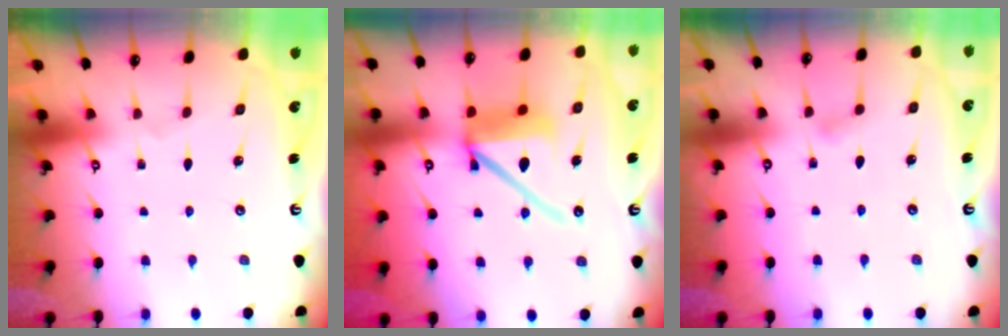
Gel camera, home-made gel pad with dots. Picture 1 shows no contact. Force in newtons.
{"total": 13.0, "press": 12.9, "slide": 1.8}
{"total": 3.7, "press": 3.6, "slide": 0.4}